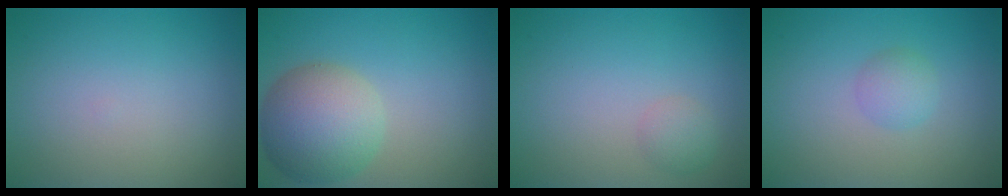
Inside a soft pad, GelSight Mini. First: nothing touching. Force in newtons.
{"total": 6.9, "press": 6.9, "slide": 0.2}
{"total": 1.4, "press": 1.4, "slide": 0.0}
{"total": 1.7, "press": 1.7, "slide": 0.1}